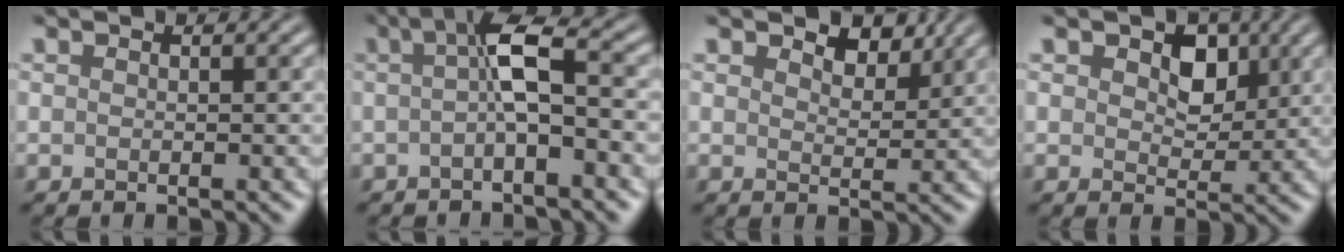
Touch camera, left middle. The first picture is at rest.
{"total": 4.1, "force": [0.1, 0.7, 4.0], "torque": [-0.071, 0.017, -0.003]}
{"total": 3.3, "force": [2.9, 1.2, 1.1], "torque": [-0.022, -0.001, 0.041]}
{"total": 3.4, "force": [1.5, 2.3, 2.0], "torque": [-0.037, 0.003, 0.021]}